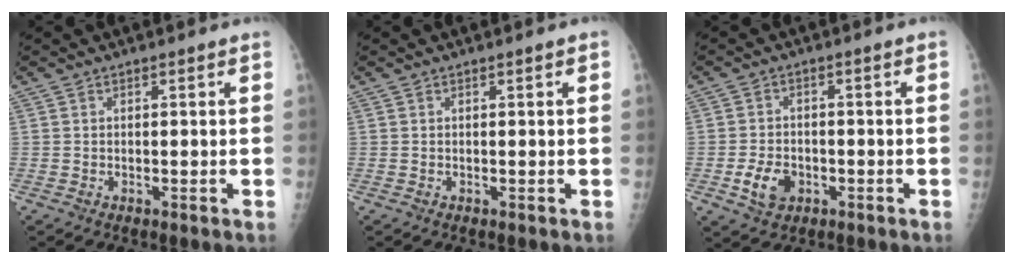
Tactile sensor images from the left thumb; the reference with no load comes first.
{"total": 0.0}
{"total": 5.7, "force": [-2.1, 4.2, 3.3], "torque": [-0.051, 0.009, -0.033]}